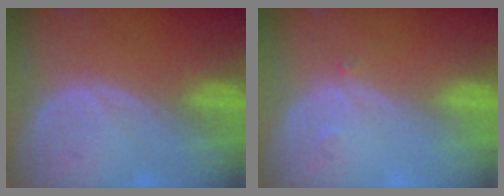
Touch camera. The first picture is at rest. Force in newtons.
{"total": 0.7, "press": 0.5, "slide": 0.5}